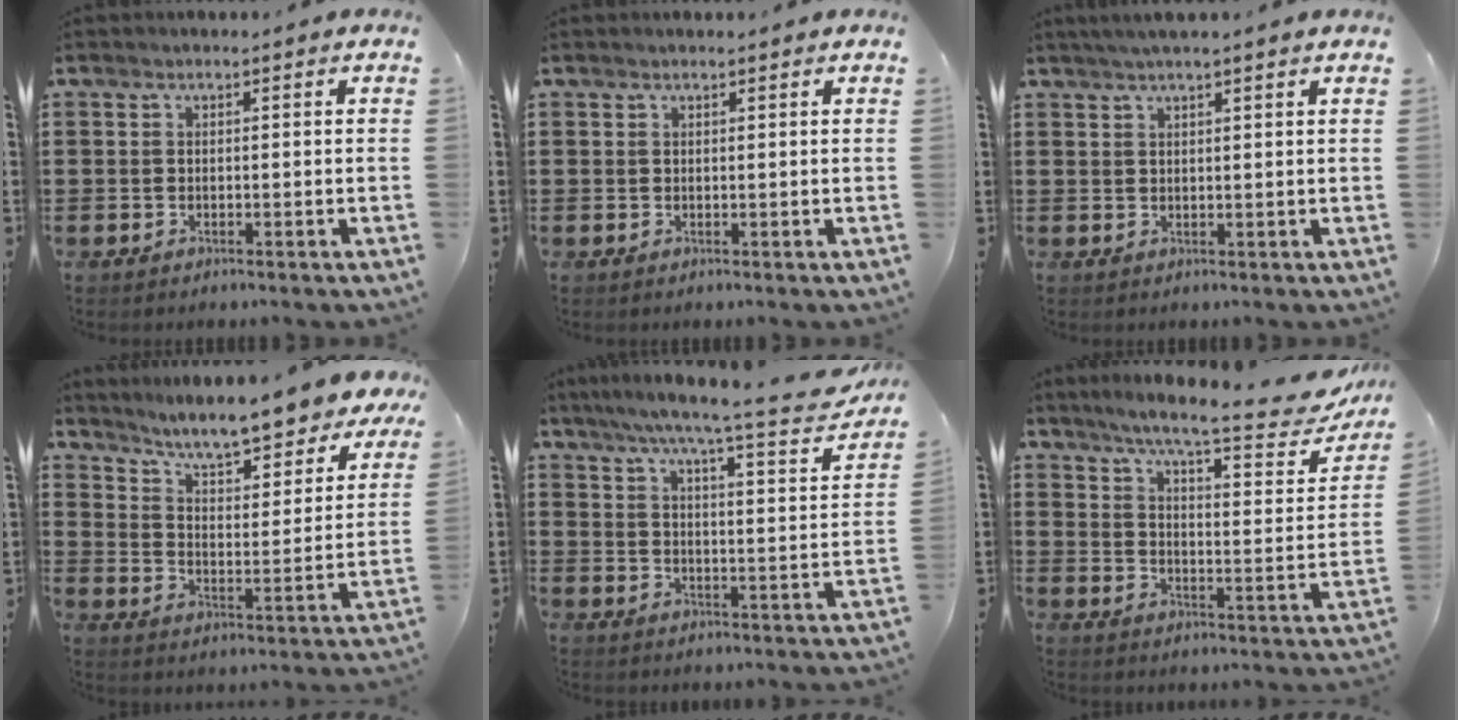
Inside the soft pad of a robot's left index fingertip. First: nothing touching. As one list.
[{"total": 0.5, "force": [0.4, 0.0, 0.3], "torque": [-0.007, 0.000, 0.009]}, {"total": 2.1, "force": [1.7, -0.2, 1.2], "torque": [-0.024, 0.004, 0.032]}, {"total": 7.2, "force": [6.8, -0.4, 2.4], "torque": [-0.075, -0.054, 0.111]}, {"total": 7.4, "force": [6.0, -0.3, 4.3], "torque": [-0.099, -0.046, 0.095]}, {"total": 9.9, "force": [8.0, 0.4, 5.8], "torque": [-0.117, -0.053, 0.127]}]